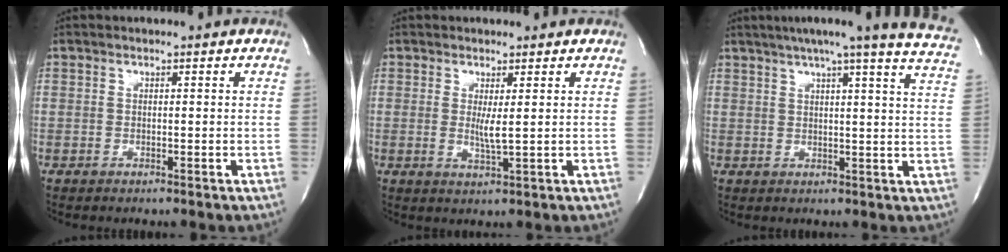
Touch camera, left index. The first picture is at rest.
{"total": 2.5, "force": [0.4, 0.0, 2.5], "torque": [-0.055, -0.009, 0.011]}
{"total": 21.4, "force": [18.0, -0.1, 11.5], "torque": [-0.170, -0.026, 0.207]}